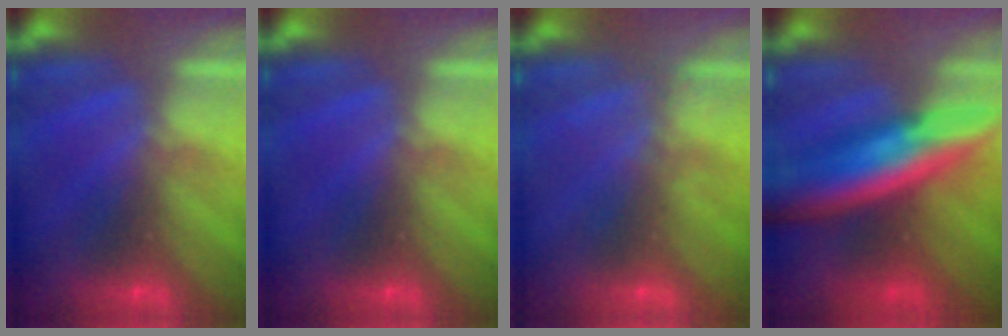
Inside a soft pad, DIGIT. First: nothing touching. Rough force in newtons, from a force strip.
{"total": 0.0}
{"total": 2.0}
{"total": 5.7}